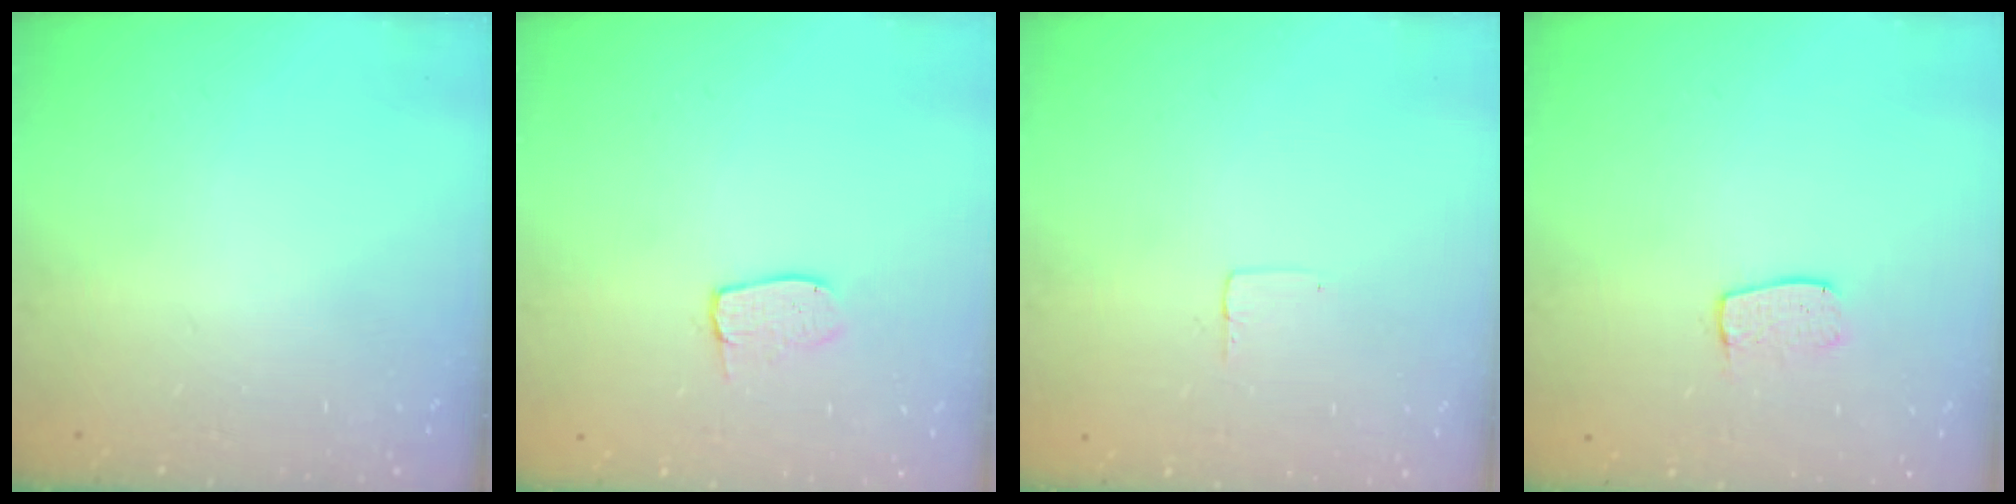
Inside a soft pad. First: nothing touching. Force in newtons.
{"total": 4.3, "press": 4.3, "slide": 0.2}
{"total": 2.5, "press": 2.5, "slide": 0.1}
{"total": 6.0, "press": 6.0, "slide": 0.4}